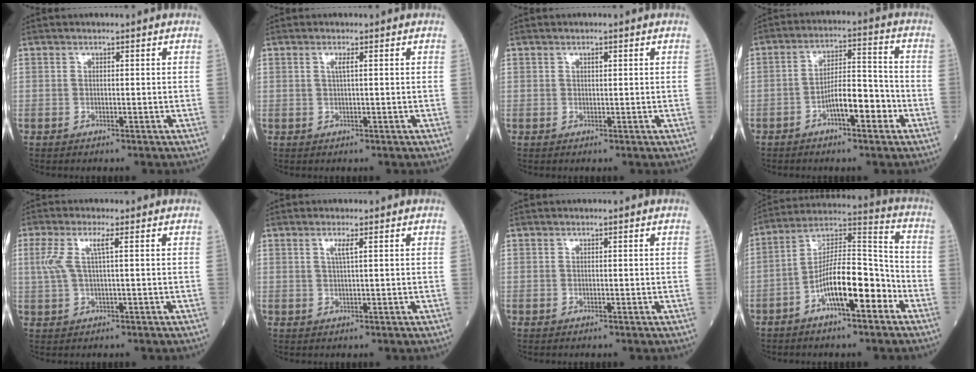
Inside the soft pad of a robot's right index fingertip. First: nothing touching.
{"total": 1.0, "force": [0.3, -0.1, 1.0], "torque": [-0.022, 0.002, 0.004]}
{"total": 0.7, "force": [0.3, 0.3, 0.5], "torque": [-0.009, -0.001, 0.005]}
{"total": 7.7, "force": [-3.5, 2.0, 6.6], "torque": [-0.112, 0.017, -0.059]}
{"total": 4.1, "force": [1.1, 0.4, 3.9], "torque": [-0.099, 0.017, 0.026]}
{"total": 1.6, "force": [0.6, -0.2, 1.4], "torque": [-0.031, 0.000, 0.011]}
{"total": 0.0}
{"total": 13.1, "force": [-5.7, 3.2, 11.4], "torque": [-0.203, 0.022, -0.100]}